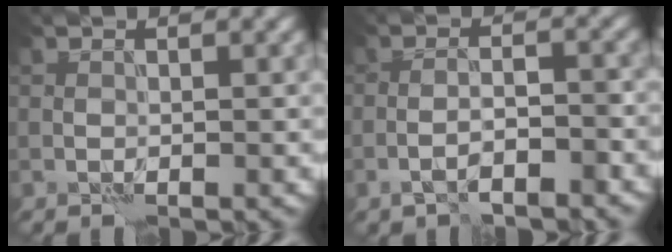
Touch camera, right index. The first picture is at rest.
{"total": 3.2, "force": [-2.1, 0.7, 2.4], "torque": [-0.041, 0.005, -0.038]}